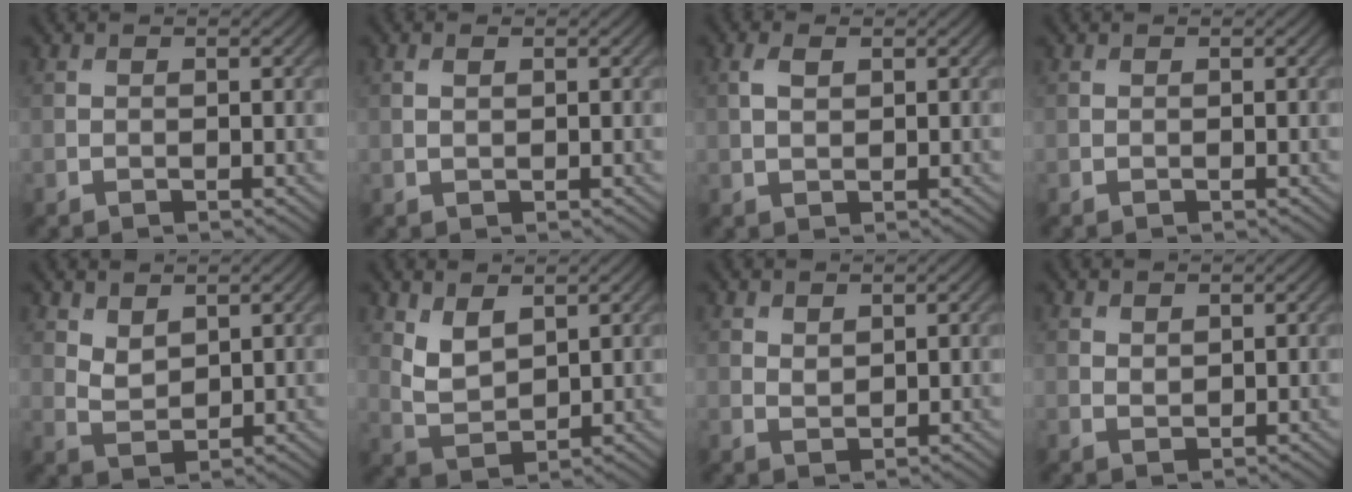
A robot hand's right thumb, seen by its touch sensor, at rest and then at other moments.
{"total": 1.0, "force": [0.4, 0.4, 0.9], "torque": [-0.019, 0.000, 0.008]}
{"total": 2.1, "force": [0.7, 1.1, 1.7], "torque": [-0.039, 0.001, 0.014]}
{"total": 0.0}
{"total": 2.8, "force": [1.9, 1.4, 1.5], "torque": [-0.039, -0.007, 0.045]}
{"total": 4.3, "force": [2.3, 2.2, 2.9], "torque": [-0.072, -0.009, 0.052]}
{"total": 1.2, "force": [1.0, 0.6, 0.5], "torque": [-0.014, -0.003, 0.024]}
{"total": 0.9, "force": [0.8, 0.4, 0.3], "torque": [-0.009, -0.002, 0.018]}